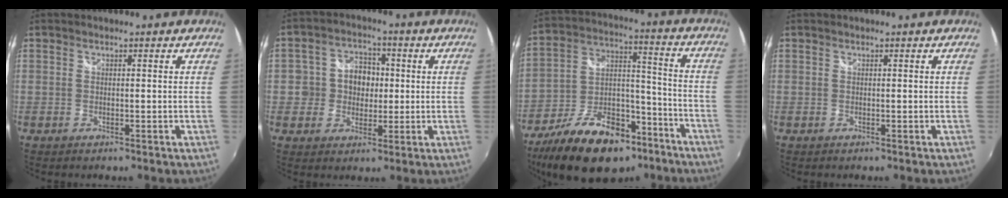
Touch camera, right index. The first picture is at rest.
{"total": 7.2, "force": [-0.3, 6.7, 2.8], "torque": [-0.053, 0.020, -0.005]}
{"total": 22.9, "force": [-14.5, 11.7, 13.3], "torque": [-0.256, 0.009, -0.227]}
{"total": 0.0}